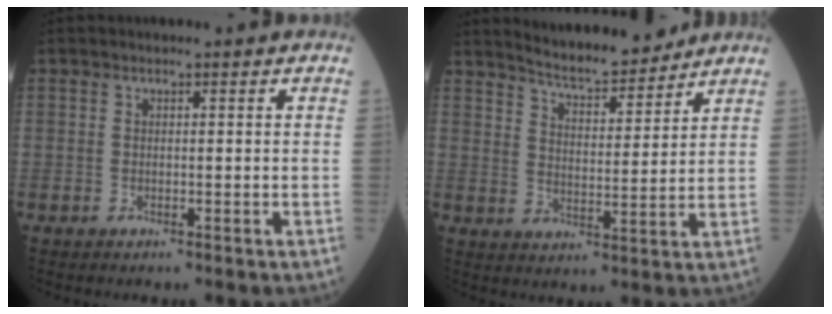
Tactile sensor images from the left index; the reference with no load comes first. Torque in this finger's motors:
{"motor_torque": [-0.05, -0.28, 0.17, 0.03]}